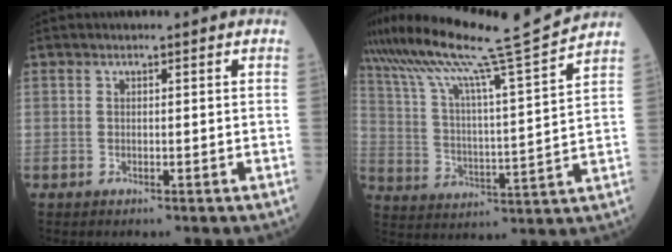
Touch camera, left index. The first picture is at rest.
{"total": 18.0, "force": [15.4, -2.3, 9.1], "torque": [-0.170, -0.020, 0.247]}